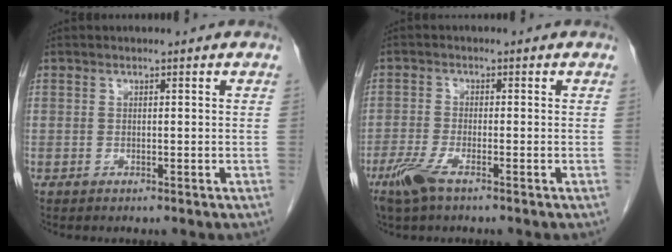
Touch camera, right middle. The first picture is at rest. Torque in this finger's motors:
{"motor_torque": [1.00, -0.58, 0.12, 0.09]}